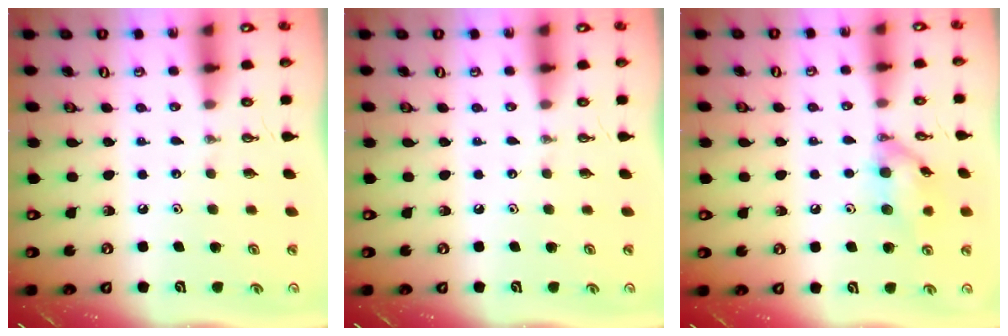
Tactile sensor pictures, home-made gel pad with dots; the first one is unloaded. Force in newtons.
{"total": 0.0}
{"total": 11.6, "press": 11.6, "slide": 0.4}